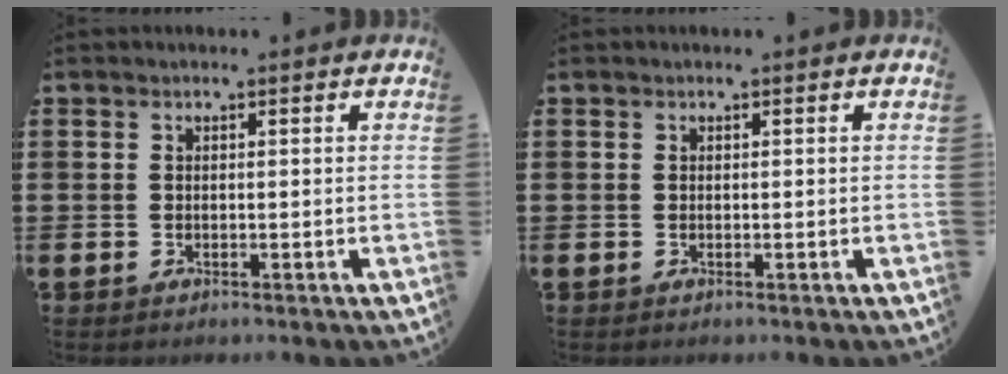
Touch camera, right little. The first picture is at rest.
{"total": 0.0}